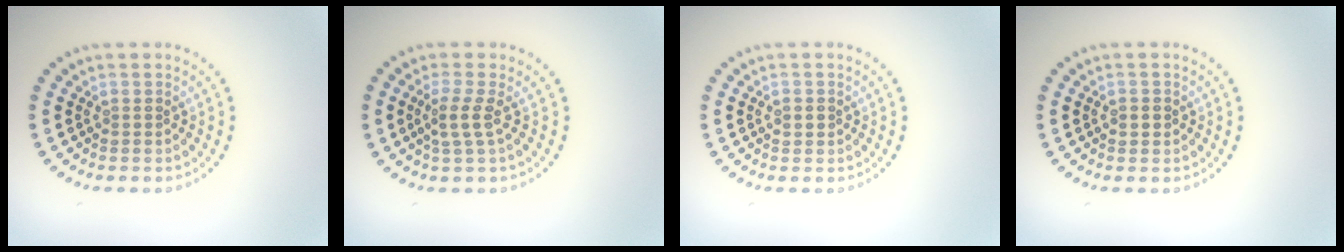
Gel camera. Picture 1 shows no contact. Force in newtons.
{"total": 2.1, "press": 1.6, "slide": 1.3}
{"total": 1.0, "press": 0.9, "slide": 0.2}
{"total": 1.2, "press": 1.1, "slide": 0.3}